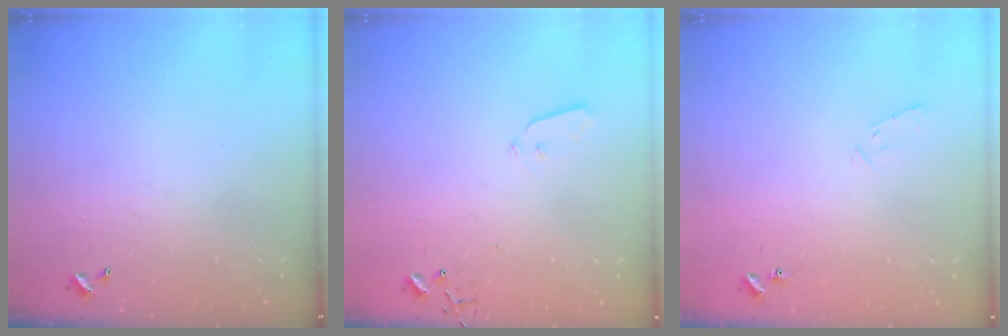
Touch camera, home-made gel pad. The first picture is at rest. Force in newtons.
{"total": 3.7, "press": 3.7, "slide": 0.1}
{"total": 5.3, "press": 5.2, "slide": 0.9}